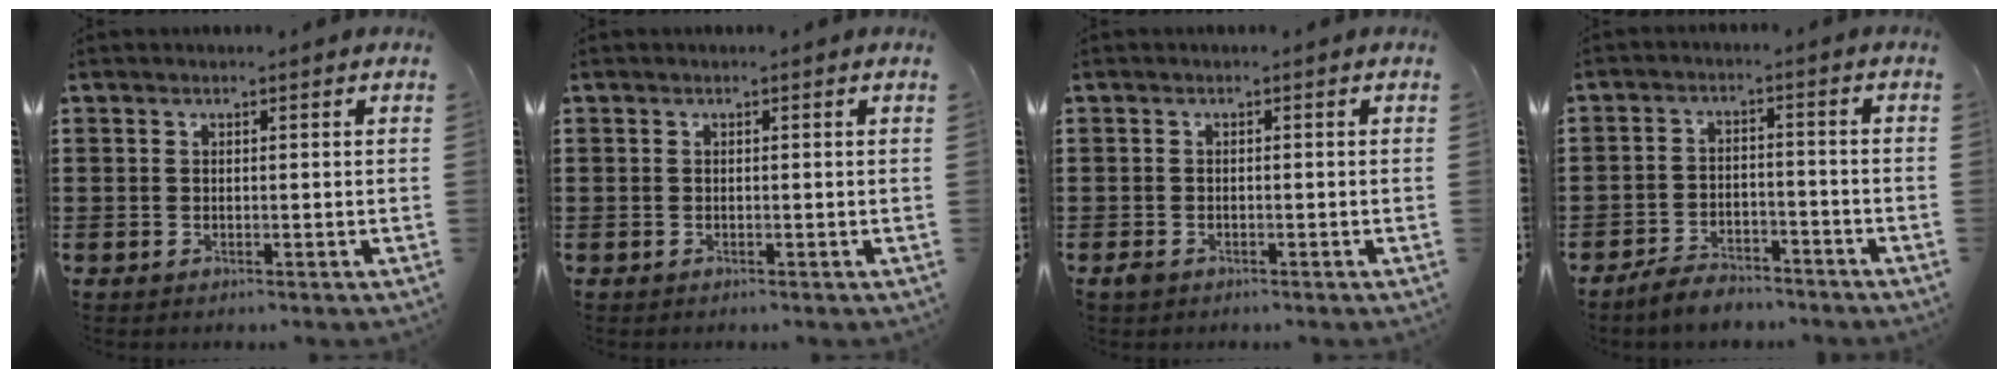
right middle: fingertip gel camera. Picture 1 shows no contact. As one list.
[{"total": 0.0}, {"total": 1.0, "force": [-0.7, 0.6, 0.3], "torque": [-0.008, 0.000, -0.014]}, {"total": 4.0, "force": [-3.9, 0.8, 0.6], "torque": [-0.022, 0.007, -0.081]}]